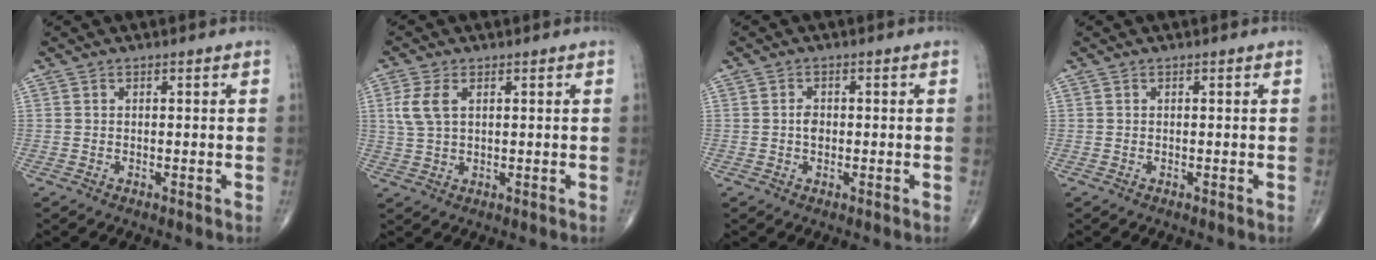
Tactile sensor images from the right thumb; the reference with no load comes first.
{"total": 5.1, "force": [1.5, 2.8, 4.0], "torque": [-0.095, 0.005, 0.033]}
{"total": 1.9, "force": [-0.1, 1.3, 1.4], "torque": [-0.021, 0.002, -0.003]}
{"total": 0.0}